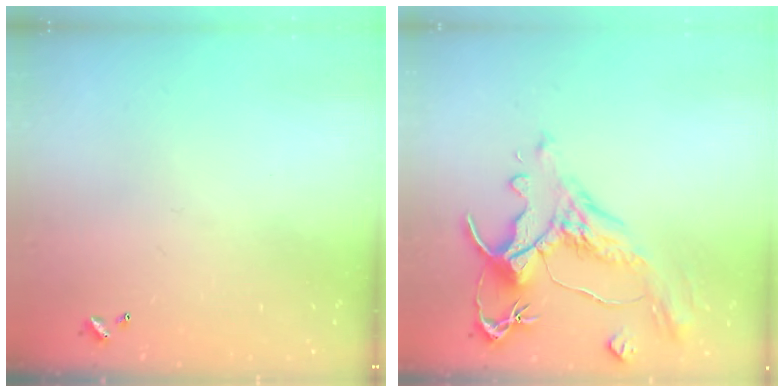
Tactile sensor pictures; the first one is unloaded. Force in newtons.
{"total": 1.6, "press": 0.3, "slide": 1.5}